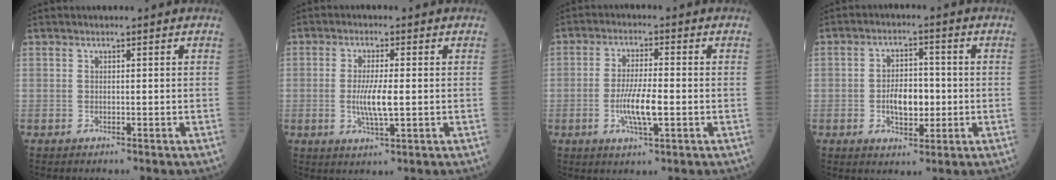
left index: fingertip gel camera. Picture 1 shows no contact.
{"total": 5.1, "force": [-0.8, 0.7, 5.0], "torque": [-0.105, -0.014, -0.014]}
{"total": 6.4, "force": [-1.9, 1.0, 6.0], "torque": [-0.124, -0.013, -0.035]}
{"total": 6.0, "force": [-1.3, 3.2, 4.9], "torque": [-0.091, 0.002, -0.020]}